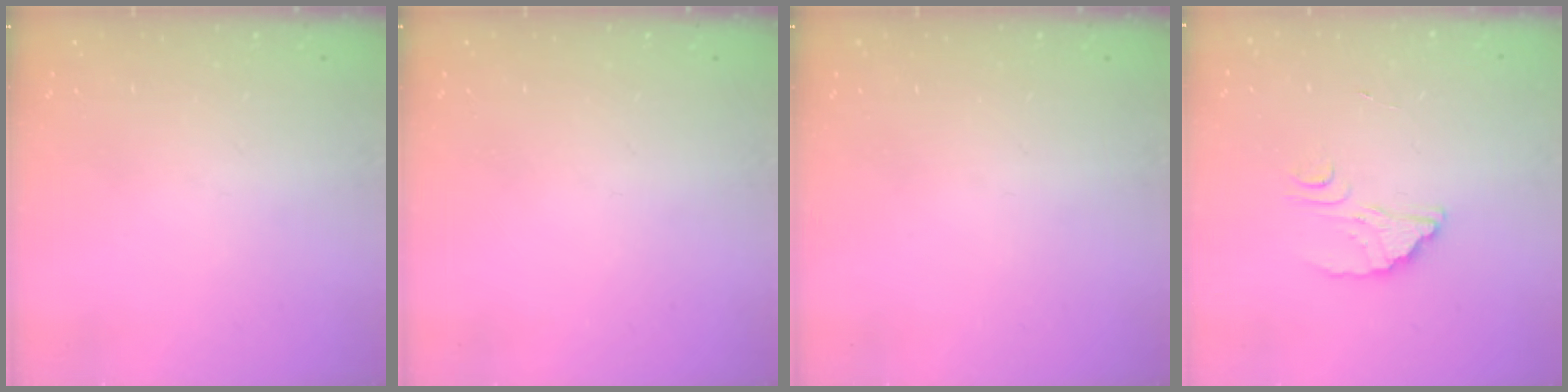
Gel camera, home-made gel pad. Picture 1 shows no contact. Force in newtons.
{"total": 0.0}
{"total": 0.0}
{"total": 2.8, "press": 2.8, "slide": 0.0}